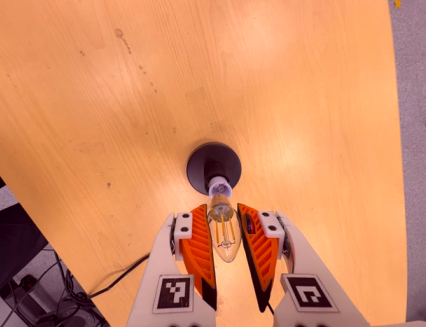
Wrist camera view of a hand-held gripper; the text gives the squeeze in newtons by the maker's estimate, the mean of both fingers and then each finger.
{"total": 11.2, "left": 10.8, "right": 11.5}